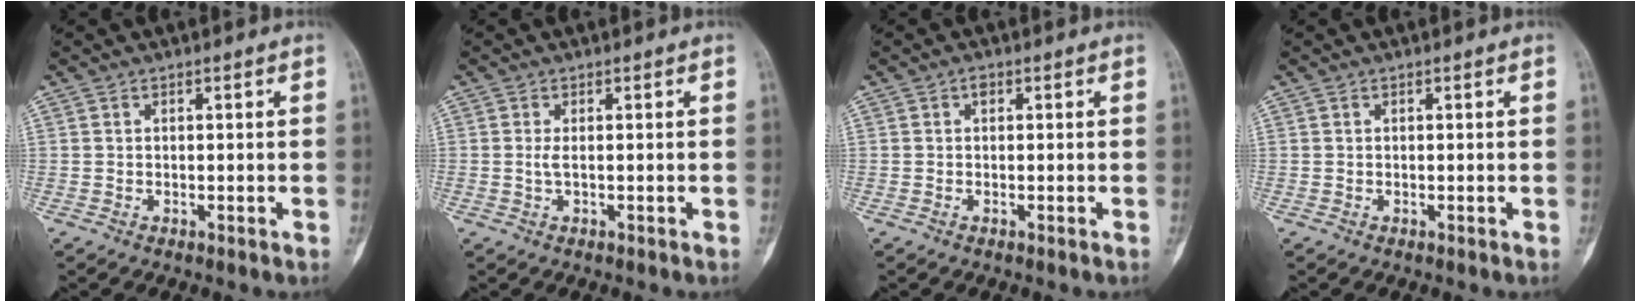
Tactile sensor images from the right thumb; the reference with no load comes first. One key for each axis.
{"total": 1.1, "fx": 0.0, "fy": 0.2, "fz": 1.1, "tx": -0.031, "ty": -0.003, "tz": 0.003}
{"total": 1.0, "fx": 0.1, "fy": 0.6, "fz": 0.8, "tx": -0.010, "ty": 0.004, "tz": -0.002}
{"total": 0.0}